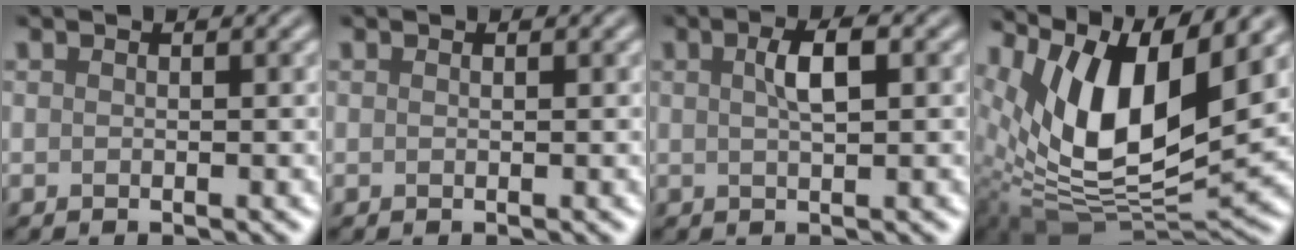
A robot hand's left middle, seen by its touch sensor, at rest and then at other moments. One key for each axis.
{"total": 0.0}
{"total": 2.7, "fx": 0.8, "fy": 0.7, "fz": 2.5, "tx": -0.044, "ty": 0.007, "tz": 0.012}
{"total": 12.5, "fx": 5.4, "fy": 5.2, "fz": 10.0, "tx": -0.185, "ty": -0.002, "tz": 0.103}